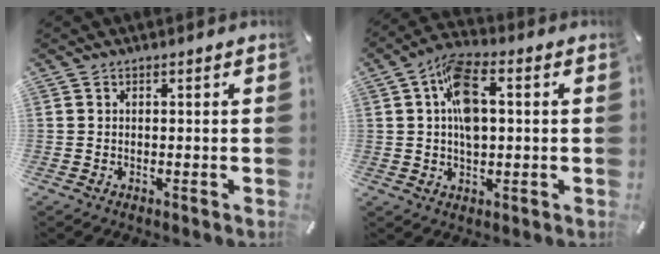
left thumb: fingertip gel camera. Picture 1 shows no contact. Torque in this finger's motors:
{"motor_torque": [1.95, 1.98, 1.19, -0.97, 0.45]}